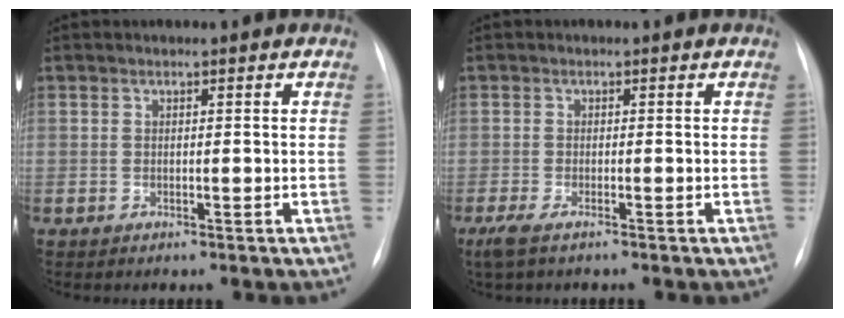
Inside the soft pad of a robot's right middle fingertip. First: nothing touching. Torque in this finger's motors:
{"motor_torque": [0.34, -0.57, 0.05, 0.03]}